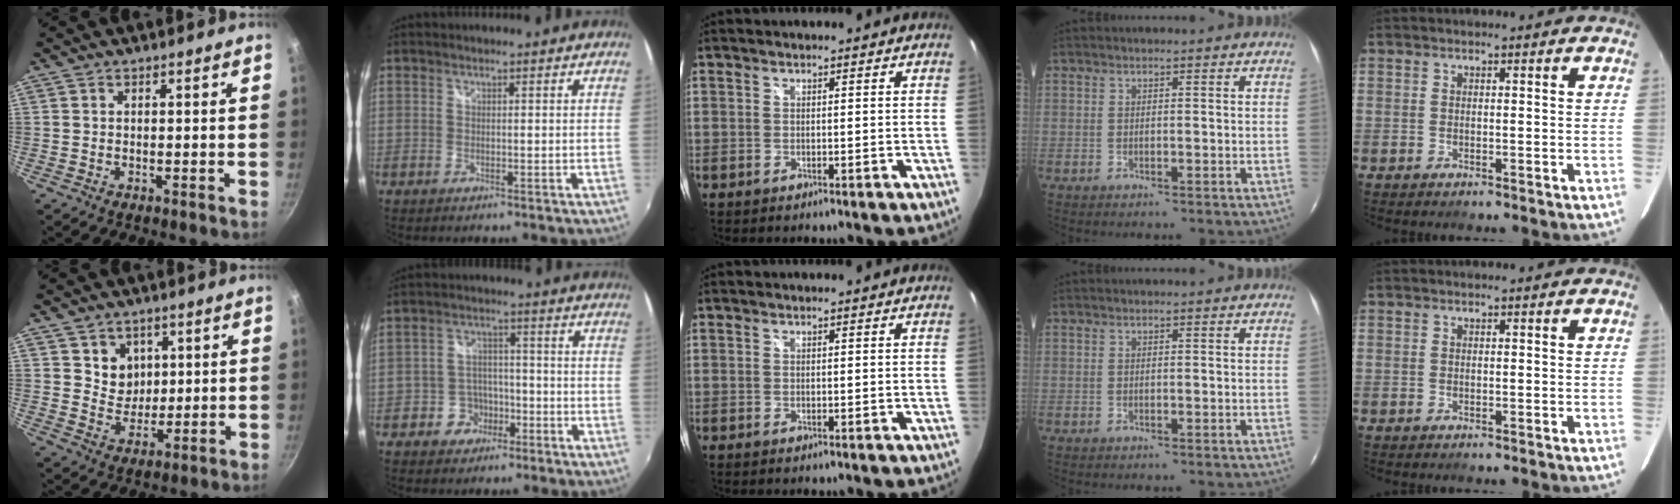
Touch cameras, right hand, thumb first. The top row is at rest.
{"thumb": {"total": 6.7, "force": [2.3, 6.0, 2.0], "torque": [0.002, -0.017, 0.043]}, "index": {"total": 6.0, "force": [-3.3, 4.9, 1.2], "torque": [-0.033, 0.021, -0.047]}}